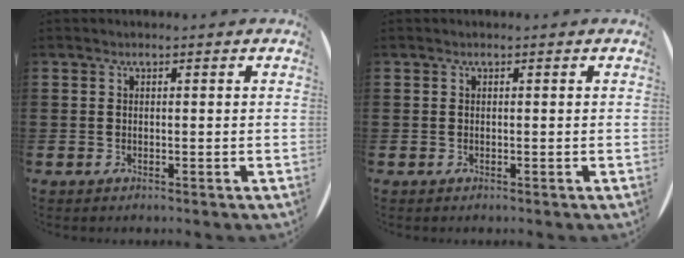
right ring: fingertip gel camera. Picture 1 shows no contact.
{"total": 0.0}